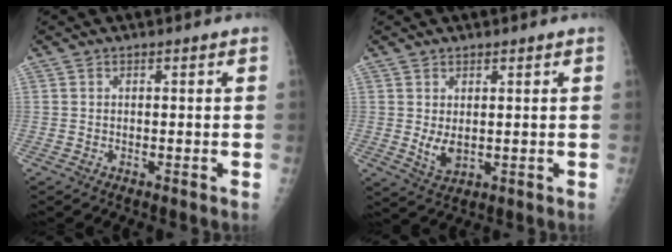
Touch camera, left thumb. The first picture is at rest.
{"total": 3.7, "force": [0.6, 2.3, 2.9], "torque": [-0.045, -0.014, 0.022]}